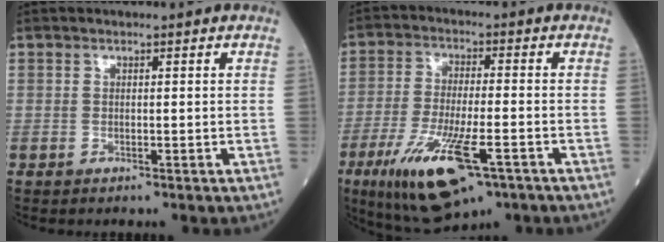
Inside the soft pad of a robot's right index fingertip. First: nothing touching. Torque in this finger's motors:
{"motor_torque": [0.51, -0.52, 0.34, 0.18]}